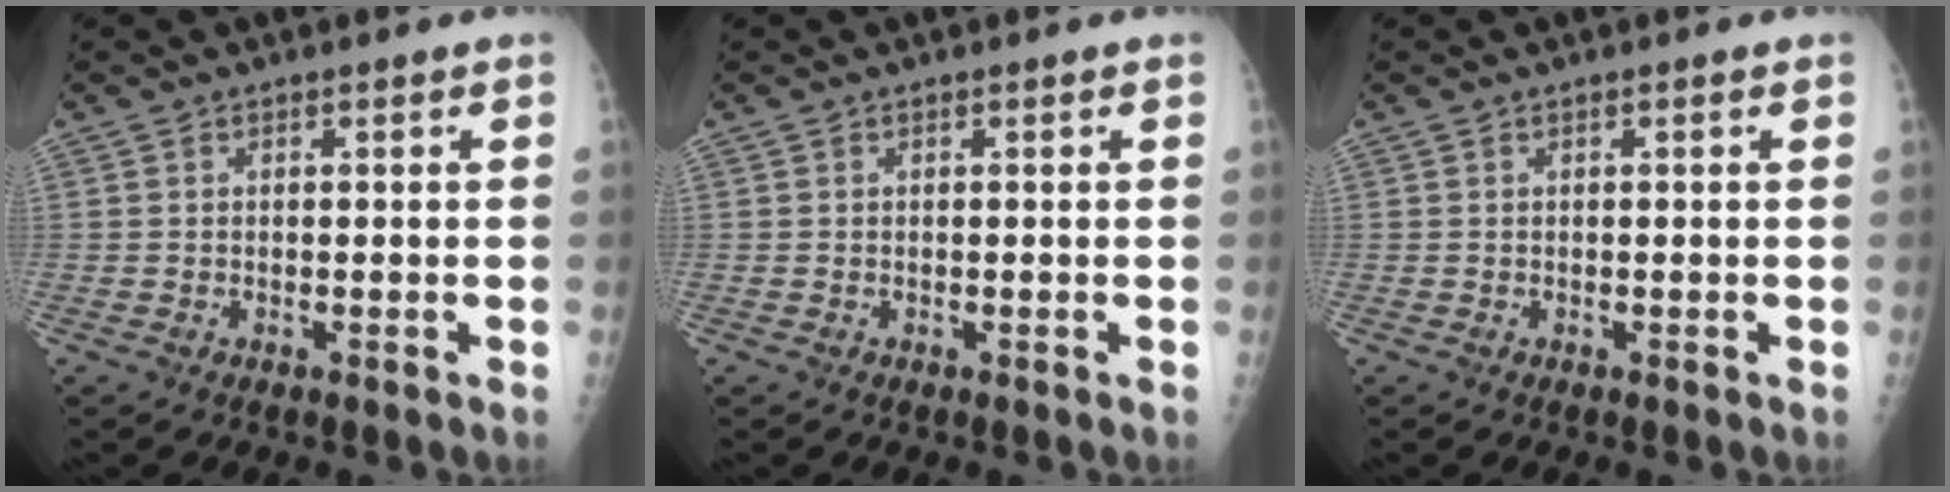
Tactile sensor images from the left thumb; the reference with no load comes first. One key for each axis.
{"total": 0.0}
{"total": 0.0}